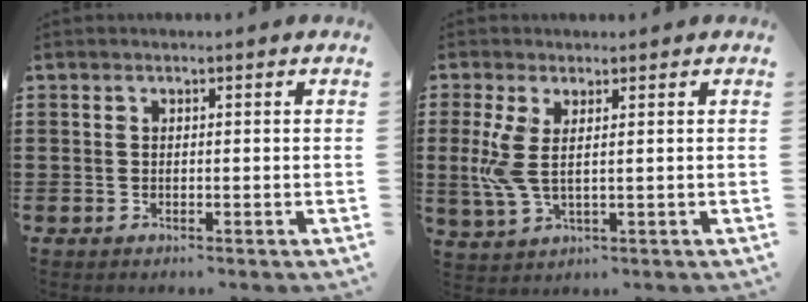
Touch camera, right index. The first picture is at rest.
{"total": 5.5, "force": [1.0, 1.8, 5.1], "torque": [-0.135, -0.014, 0.010]}